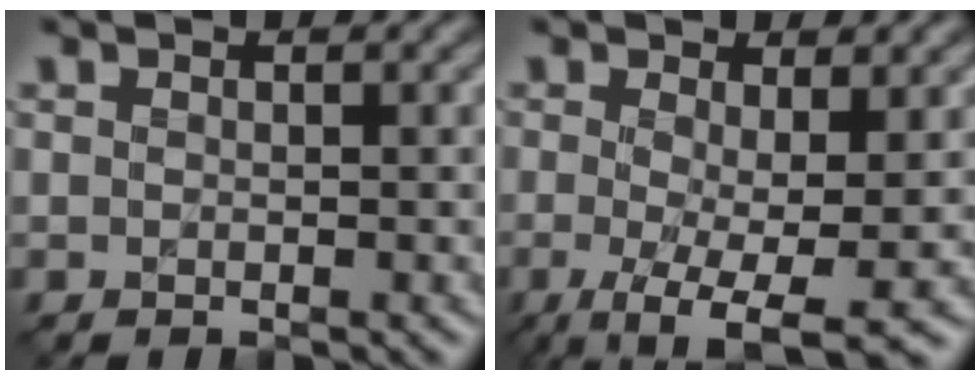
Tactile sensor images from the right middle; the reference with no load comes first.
{"total": 5.9, "force": [-1.2, 1.3, 5.6], "torque": [-0.100, -0.013, -0.017]}